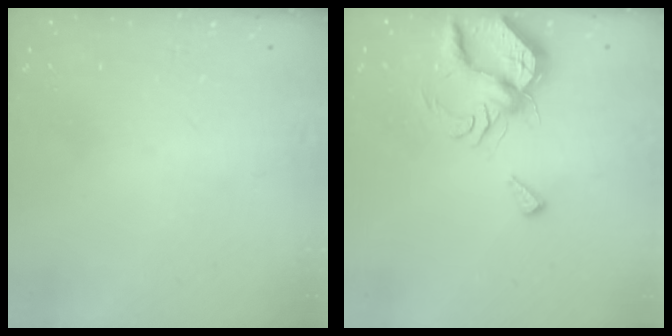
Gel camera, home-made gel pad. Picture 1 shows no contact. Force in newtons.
{"total": 7.1, "press": 7.1, "slide": 0.8}